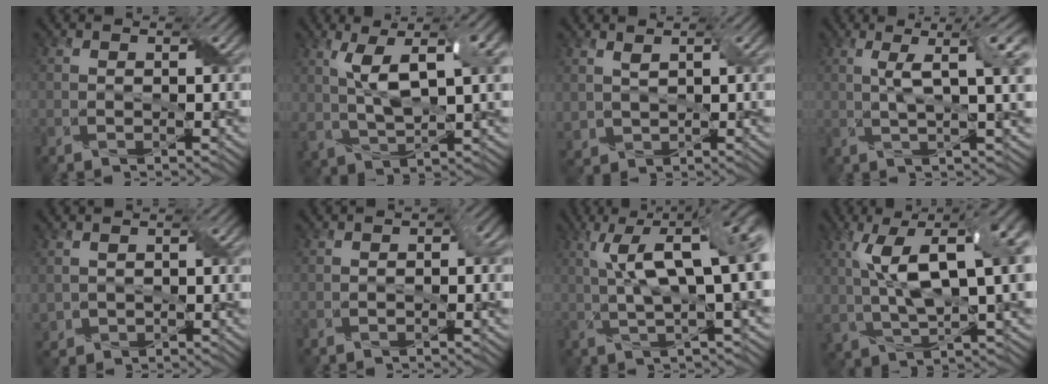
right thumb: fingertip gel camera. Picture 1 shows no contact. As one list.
[{"total": 10.5, "force": [3.0, 4.3, 9.1], "torque": [-0.183, 0.000, 0.060]}, {"total": 2.5, "force": [1.1, 1.6, 1.5], "torque": [-0.045, -0.002, 0.027]}, {"total": 7.2, "force": [1.7, 1.4, 6.9], "torque": [-0.112, 0.012, 0.033]}, {"total": 1.5, "force": [0.3, 1.4, 0.4], "torque": [-0.021, -0.004, 0.013]}, {"total": 1.3, "force": [-0.3, 0.9, 0.9], "torque": [-0.012, 0.001, -0.003]}, {"total": 13.8, "force": [3.0, 4.7, 12.6], "torque": [-0.209, 0.021, 0.052]}, {"total": 14.0, "force": [3.1, 6.4, 12.1], "torque": [-0.231, 0.009, 0.058]}]